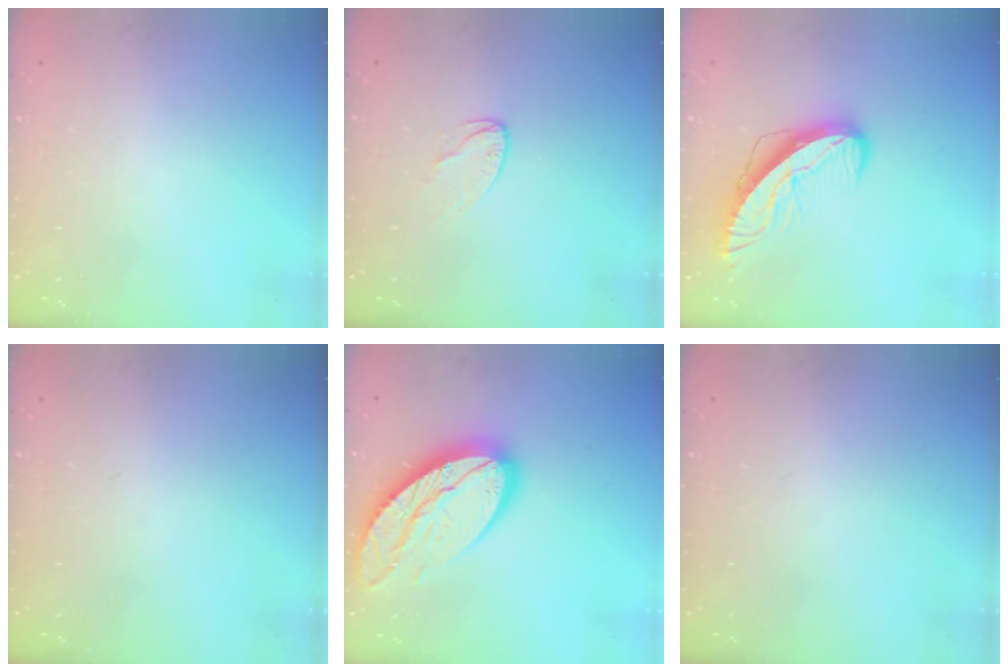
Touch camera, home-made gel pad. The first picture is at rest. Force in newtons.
{"total": 4.8, "press": 4.8, "slide": 0.4}
{"total": 11.1, "press": 11.0, "slide": 1.0}
{"total": 0.0}
{"total": 18.2, "press": 18.2, "slide": 1.4}
{"total": 0.0}